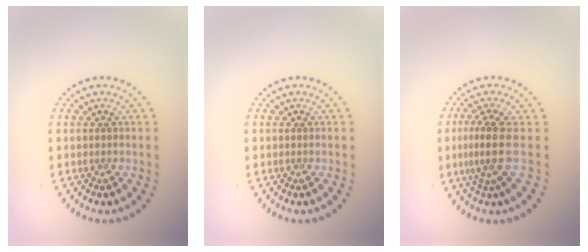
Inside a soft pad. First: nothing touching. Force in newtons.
{"total": 0.0}
{"total": 3.0, "press": 2.2, "slide": 2.0}